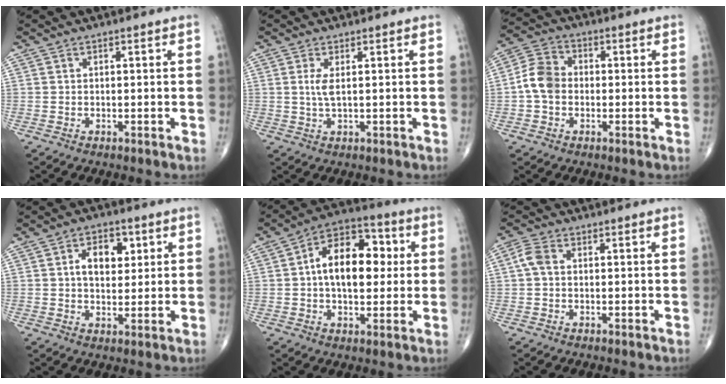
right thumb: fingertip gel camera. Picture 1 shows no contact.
{"total": 2.7, "force": [0.6, 0.7, 2.6], "torque": [-0.064, -0.003, 0.017]}
{"total": 6.8, "force": [-0.8, 5.3, 4.2], "torque": [-0.074, 0.023, -0.027]}
{"total": 7.5, "force": [2.0, 4.8, 5.4], "torque": [-0.058, -0.003, 0.030]}
{"total": 15.0, "force": [1.7, 8.9, 12.0], "torque": [-0.163, 0.025, 0.018]}
{"total": 3.2, "force": [0.2, 2.1, 2.4], "torque": [-0.056, 0.009, 0.000]}